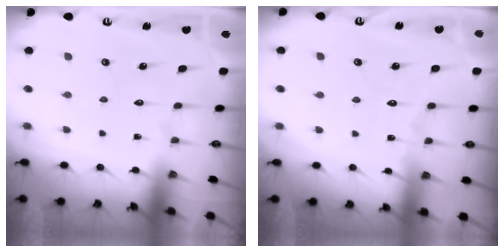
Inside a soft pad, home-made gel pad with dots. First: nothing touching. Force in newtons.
{"total": 2.3, "press": 2.3, "slide": 0.2}